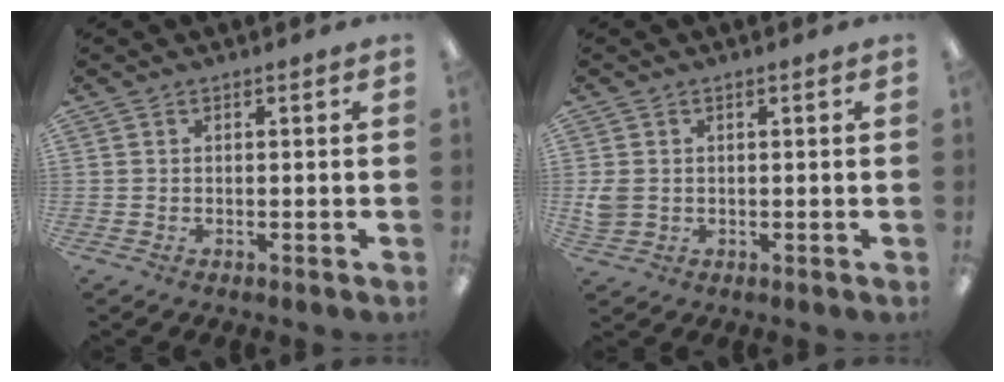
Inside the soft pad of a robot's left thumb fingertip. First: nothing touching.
{"total": 3.1, "force": [0.3, 2.6, 1.6], "torque": [-0.023, 0.002, 0.006]}